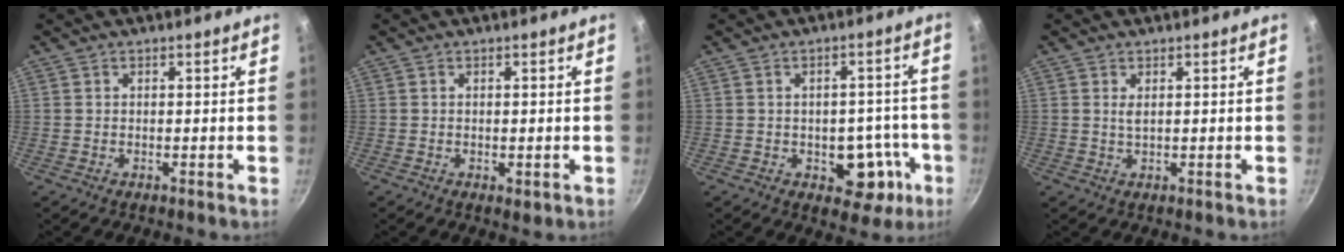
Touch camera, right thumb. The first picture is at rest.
{"total": 1.7, "force": [-0.4, 0.9, 1.4], "torque": [-0.019, -0.005, -0.004]}
{"total": 9.7, "force": [-3.2, 6.4, 6.6], "torque": [-0.036, 0.027, -0.033]}
{"total": 1.4, "force": [0.5, 0.5, 1.2], "torque": [-0.024, -0.002, 0.009]}